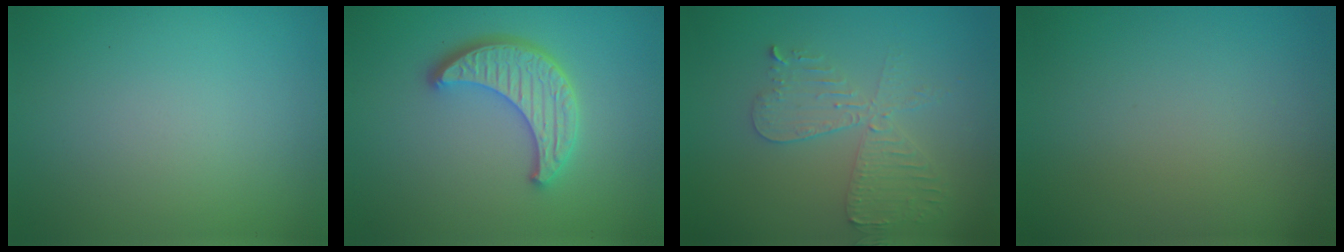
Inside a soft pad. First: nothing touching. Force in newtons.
{"total": 4.4, "press": 3.8, "slide": 2.3}
{"total": 4.2, "press": 3.6, "slide": 2.0}
{"total": 0.0}